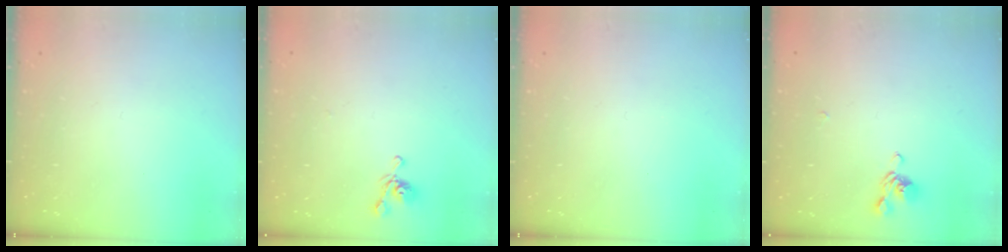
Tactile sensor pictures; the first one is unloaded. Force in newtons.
{"total": 4.9, "press": 4.9, "slide": 0.6}
{"total": 0.0}
{"total": 3.8, "press": 3.8, "slide": 0.3}